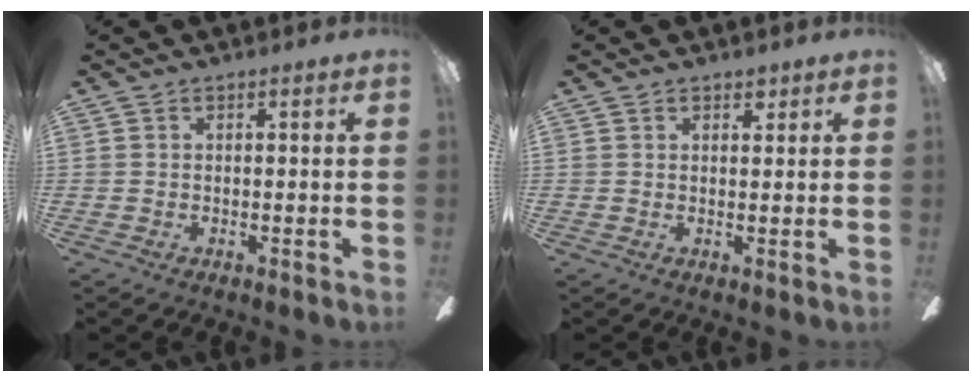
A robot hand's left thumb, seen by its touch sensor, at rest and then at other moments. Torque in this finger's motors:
{"motor_torque": [0.04, 0.08, -0.53, 0.32, -0.02]}